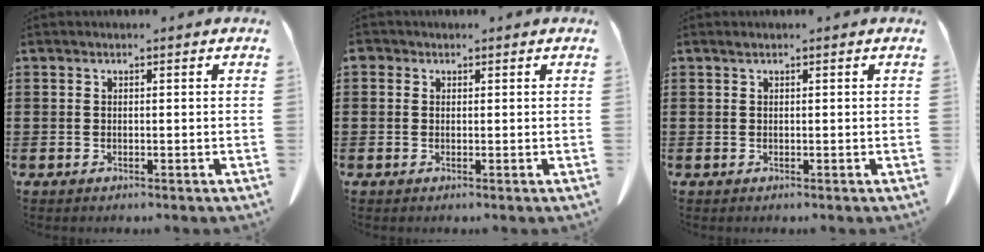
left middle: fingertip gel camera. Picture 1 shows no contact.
{"total": 0.8, "force": [0.2, 0.8, 0.2], "torque": [-0.006, 0.007, 0.002]}
{"total": 0.0}